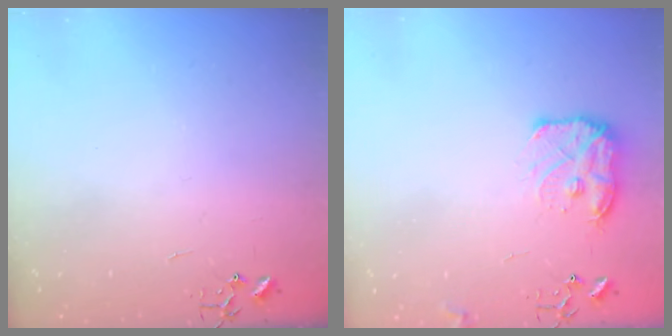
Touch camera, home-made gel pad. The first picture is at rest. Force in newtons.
{"total": 11.8, "press": 11.8, "slide": 0.6}